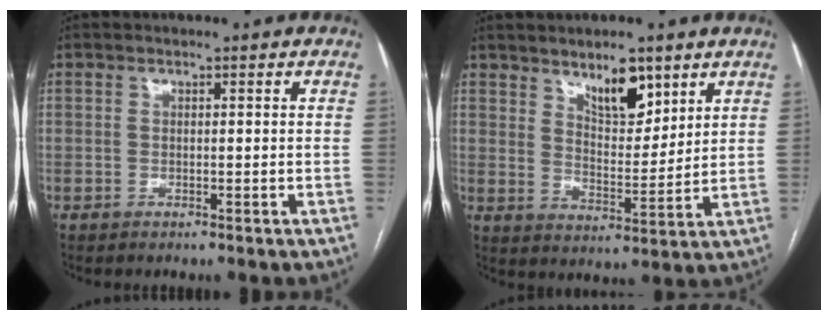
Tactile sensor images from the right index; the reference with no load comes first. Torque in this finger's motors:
{"motor_torque": [0.74, 0.75, 0.20, 0.06]}